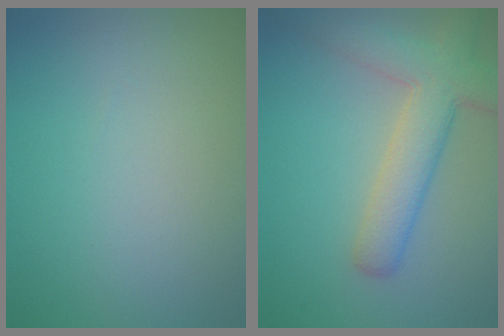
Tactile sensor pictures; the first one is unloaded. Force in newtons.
{"total": 5.6, "press": 5.6, "slide": 0.2}